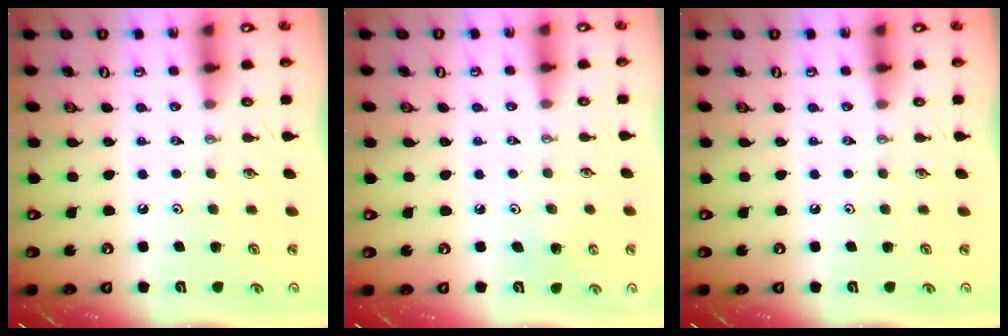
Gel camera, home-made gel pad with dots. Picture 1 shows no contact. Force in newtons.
{"total": 4.2, "press": 4.2, "slide": 0.4}
{"total": 0.0}